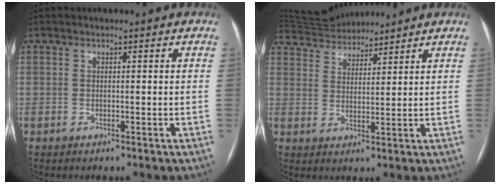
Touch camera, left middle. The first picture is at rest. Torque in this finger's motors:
{"motor_torque": [0.12, -0.50, -0.18, -0.04]}